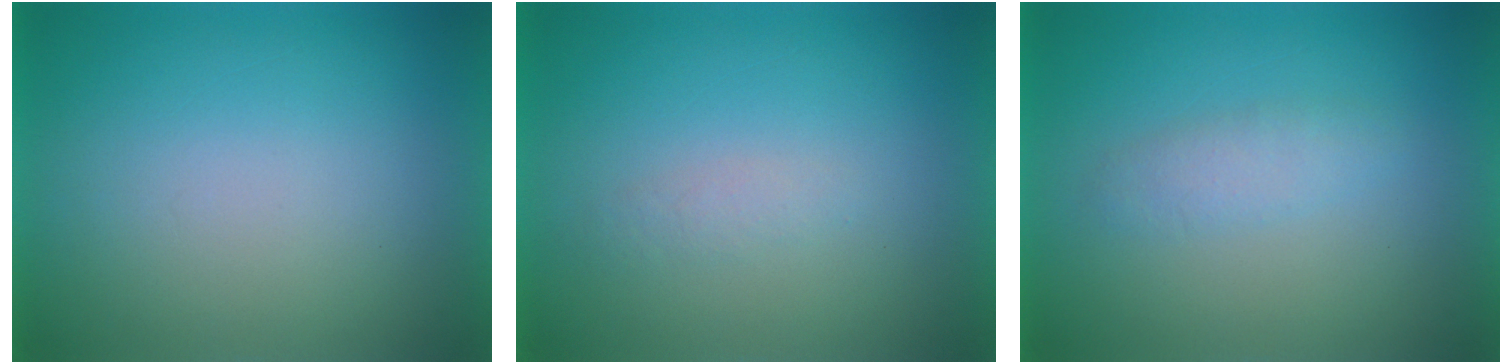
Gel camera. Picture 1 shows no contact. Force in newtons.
{"total": 1.3}
{"total": 2.3}